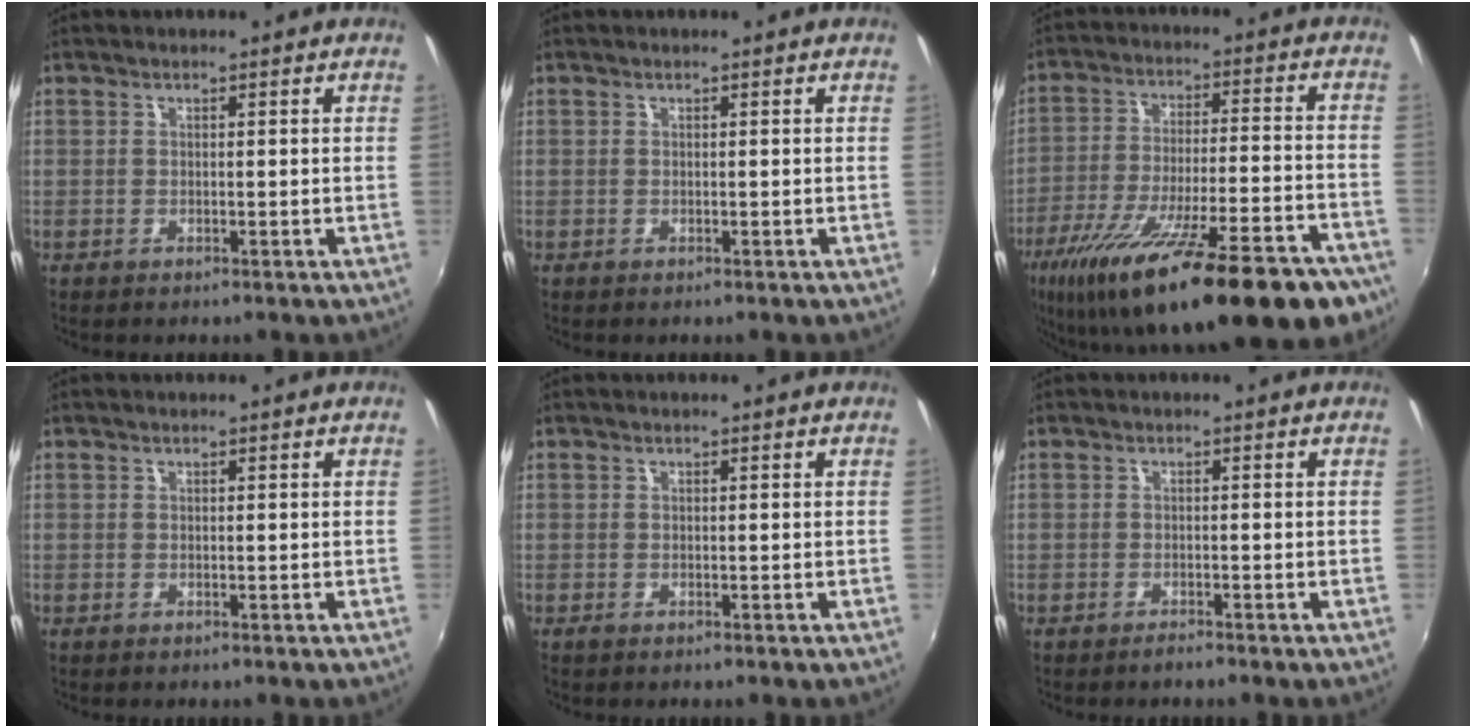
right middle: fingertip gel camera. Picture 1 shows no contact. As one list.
[{"total": 0.0}, {"total": 30.1, "force": [-20.6, 7.2, 20.8], "torque": [-0.347, -0.072, -0.299]}, {"total": 0.0}, {"total": 0.0}, {"total": 1.0, "force": [-1.0, 0.2, 0.2], "torque": [-0.006, -0.003, -0.018]}]